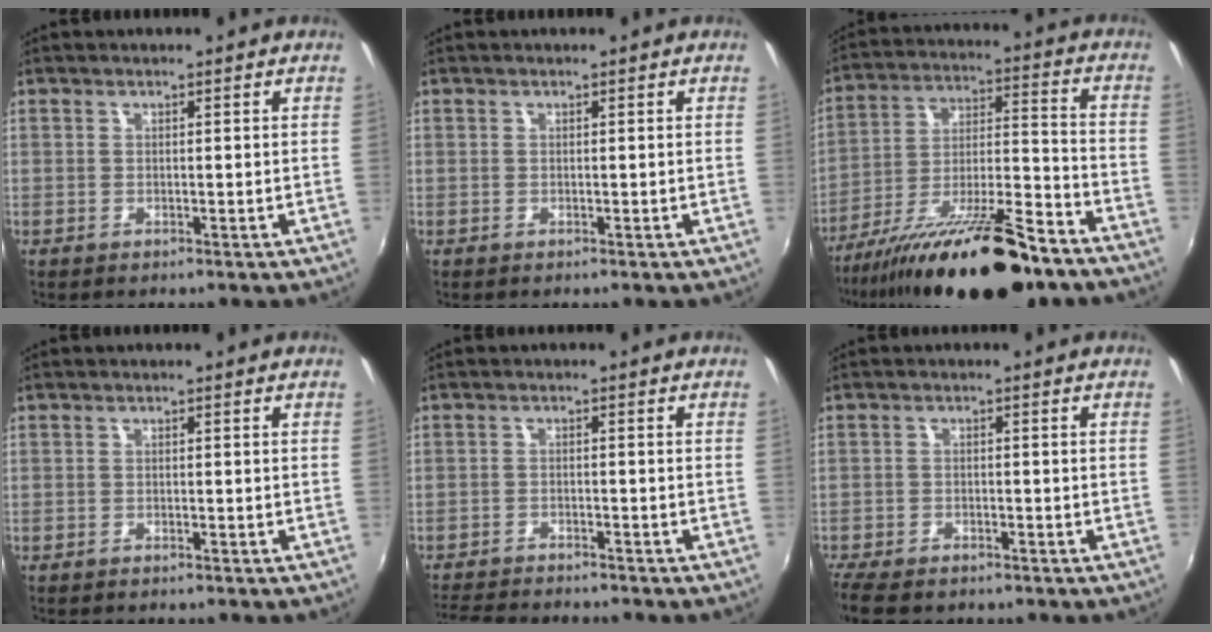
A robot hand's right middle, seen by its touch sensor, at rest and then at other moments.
{"total": 0.0}
{"total": 23.1, "force": [-16.3, 5.3, 15.5], "torque": [-0.271, -0.032, -0.261]}
{"total": 1.9, "force": [-1.8, 0.4, 0.7], "torque": [-0.024, -0.005, -0.029]}
{"total": 10.3, "force": [-9.5, 1.5, 3.7], "torque": [-0.095, -0.013, -0.151]}
{"total": 9.1, "force": [-7.4, 3.2, 4.2], "torque": [-0.108, -0.032, -0.126]}